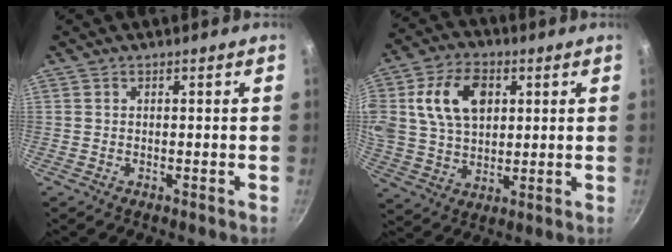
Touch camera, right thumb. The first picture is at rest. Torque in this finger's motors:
{"motor_torque": [1.31, 3.70, 1.61, 0.00, 0.29]}